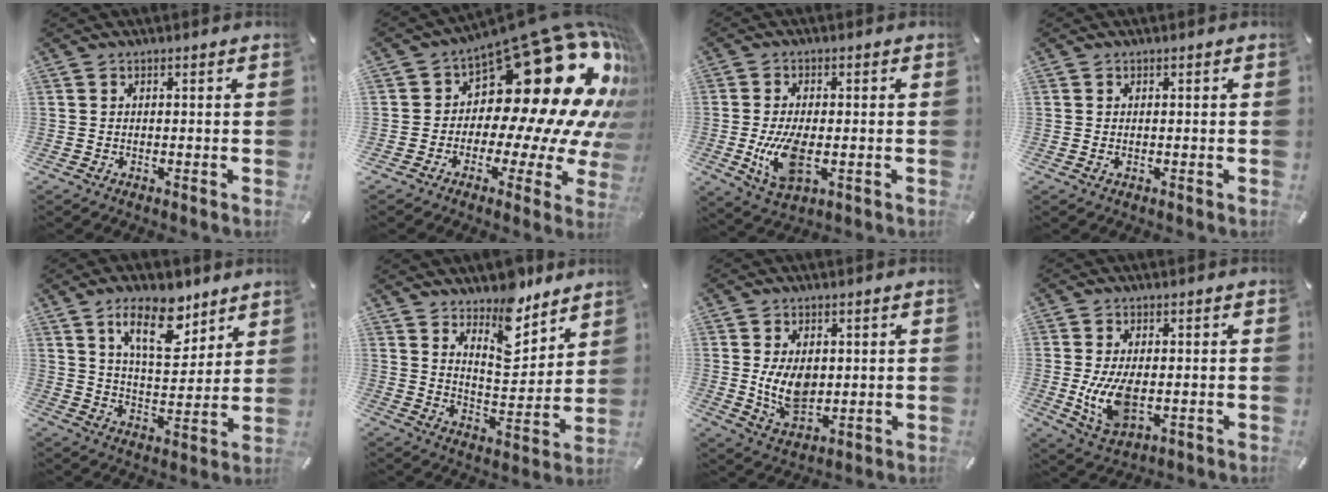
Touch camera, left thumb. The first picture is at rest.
{"total": 28.5, "force": [11.0, 13.1, 22.8], "torque": [-0.319, -0.133, 0.213]}
{"total": 10.0, "force": [-1.4, 5.1, 8.5], "torque": [-0.184, -0.018, -0.023]}
{"total": 0.6, "force": [0.2, 0.1, 0.6], "torque": [-0.011, -0.001, 0.003]}
{"total": 15.0, "force": [9.4, 6.8, 9.6], "torque": [-0.147, -0.041, 0.161]}
{"total": 11.8, "force": [9.5, 5.4, 4.5], "torque": [-0.053, -0.079, 0.170]}
{"total": 9.0, "force": [1.1, 6.1, 6.5], "torque": [-0.133, -0.012, 0.016]}
{"total": 9.5, "force": [-0.7, 5.4, 7.8], "torque": [-0.175, -0.011, -0.014]}